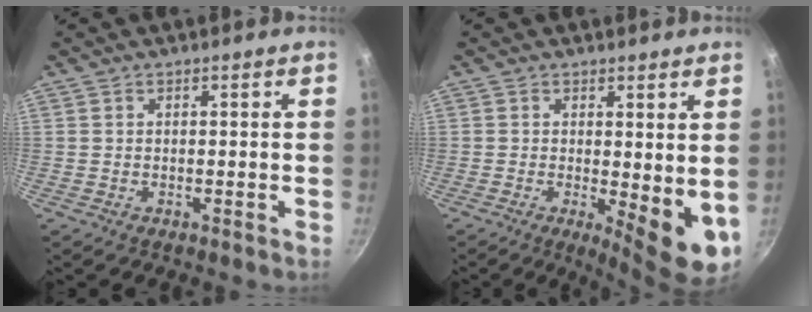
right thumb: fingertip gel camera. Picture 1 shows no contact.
{"total": 8.9, "force": [-0.2, 3.0, 8.3], "torque": [-0.098, -0.017, 0.005]}